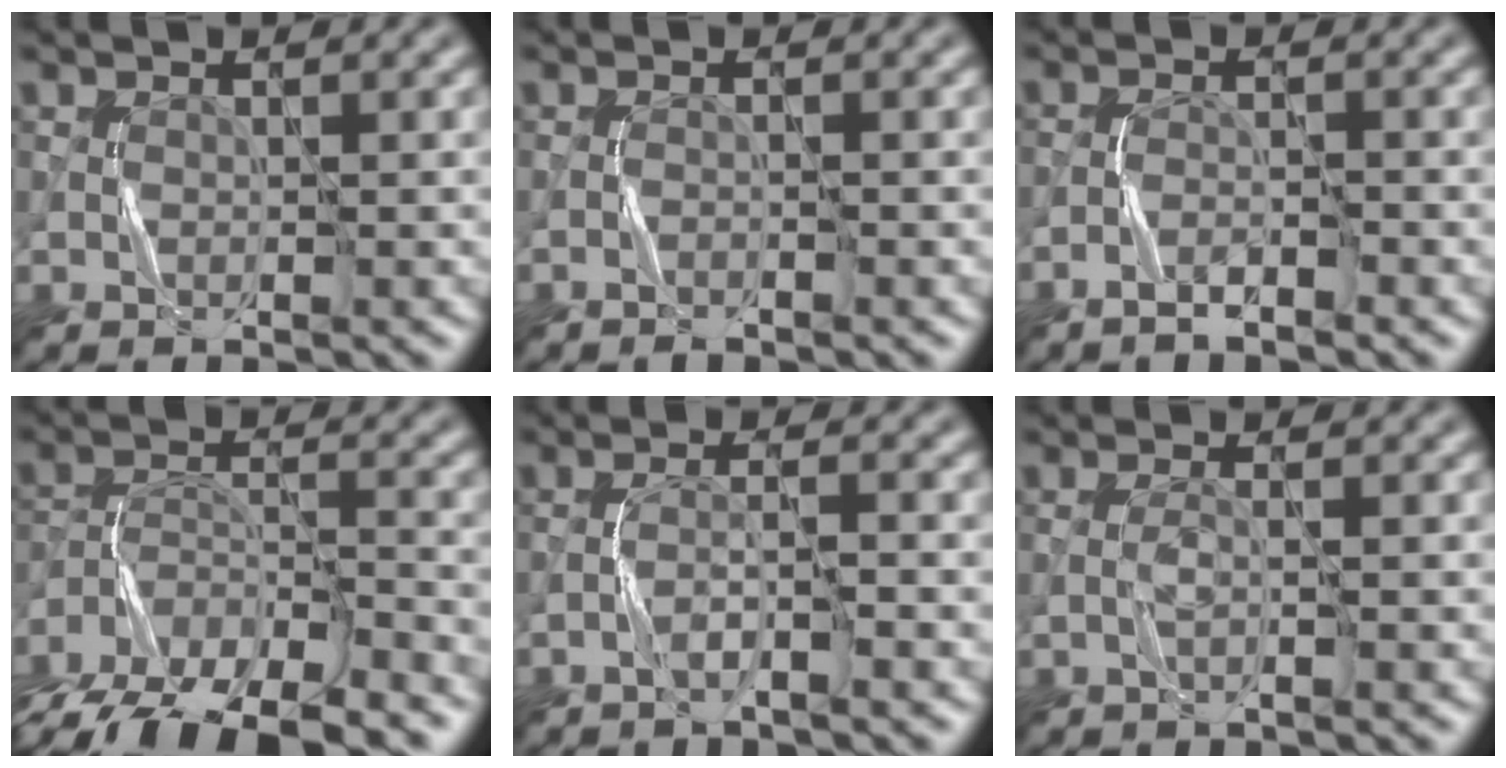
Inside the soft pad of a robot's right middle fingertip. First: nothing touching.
{"total": 1.0, "force": [-0.9, 0.0, 0.5], "torque": [-0.010, 0.003, -0.020]}
{"total": 1.9, "force": [-1.6, 0.2, 1.1], "torque": [-0.022, 0.005, -0.034]}
{"total": 12.3, "force": [-10.4, 4.1, 5.2], "torque": [-0.087, -0.017, -0.160]}
{"total": 2.2, "force": [-1.3, 0.0, 1.7], "torque": [-0.037, 0.011, -0.030]}
{"total": 1.1, "force": [-0.4, 0.0, 1.0], "torque": [-0.022, 0.003, -0.010]}